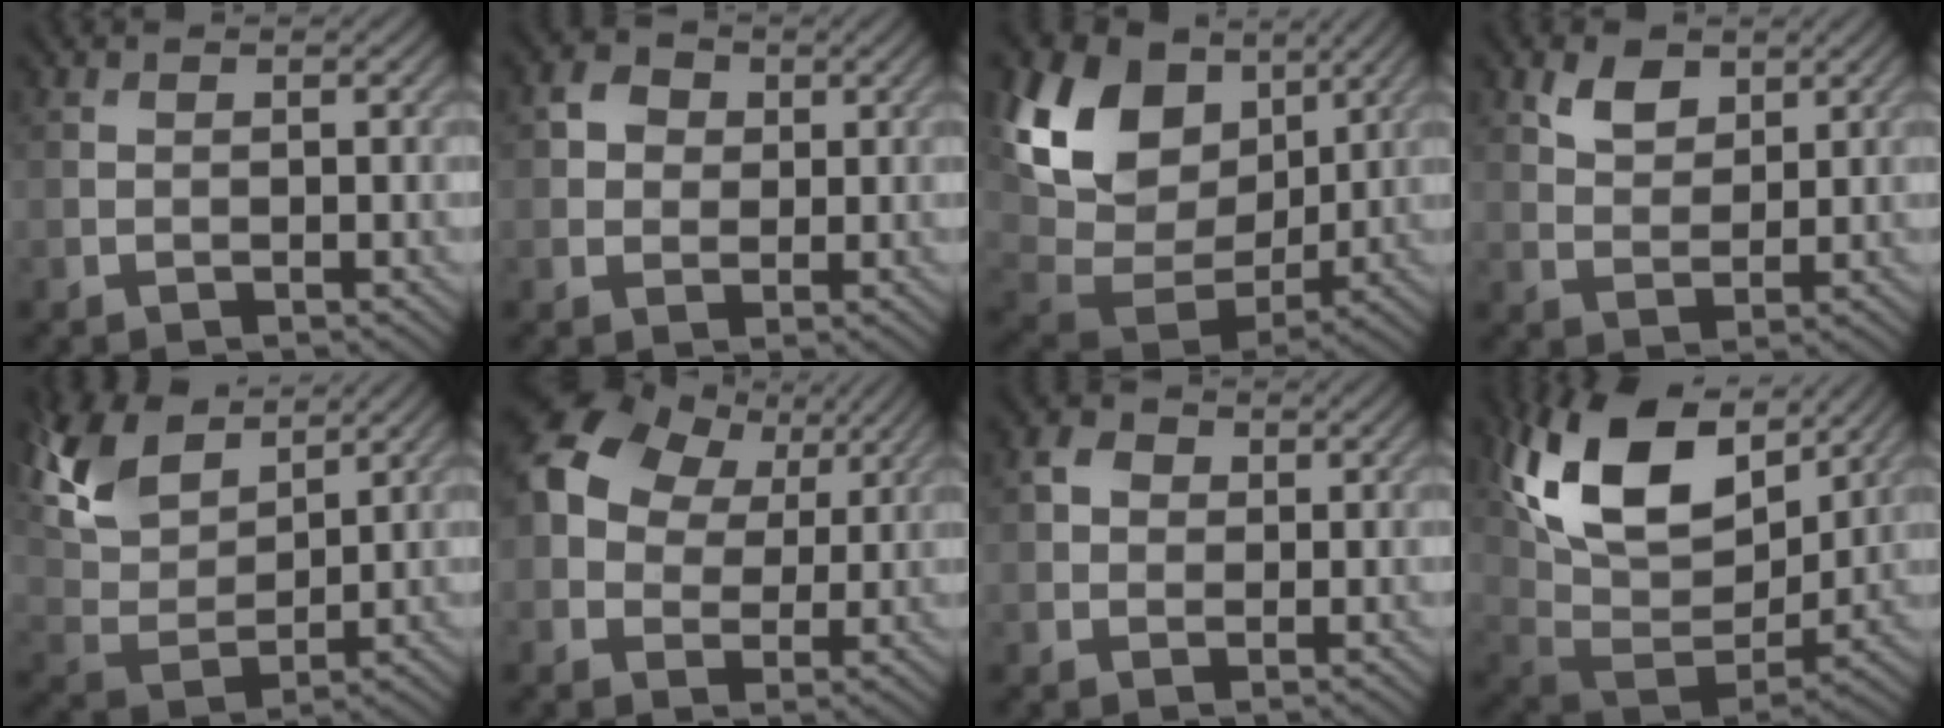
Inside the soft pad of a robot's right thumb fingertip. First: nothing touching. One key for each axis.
{"total": 3.4, "fx": 0.7, "fy": 3.0, "fz": 1.5, "tx": -0.031, "ty": 0.004, "tz": 0.005}
{"total": 15.3, "fx": 5.8, "fy": 10.6, "fz": 9.4, "tx": -0.215, "ty": 0.017, "tz": 0.117}
{"total": 3.7, "fx": 2.3, "fy": 2.2, "fz": 1.9, "tx": -0.042, "ty": -0.005, "tz": 0.047}
{"total": 11.2, "fx": 7.8, "fy": 4.9, "fz": 6.5, "tx": -0.173, "ty": 0.021, "tz": 0.155}
{"total": 11.9, "fx": 4.0, "fy": 8.5, "fz": 7.3, "tx": -0.167, "ty": 0.019, "tz": 0.066}
{"total": 2.6, "fx": 0.5, "fy": 2.3, "fz": 1.1, "tx": -0.025, "ty": 0.002, "tz": 0.003}
{"total": 17.3, "fx": 8.4, "fy": 9.9, "fz": 11.5, "tx": -0.245, "ty": 0.025, "tz": 0.152}